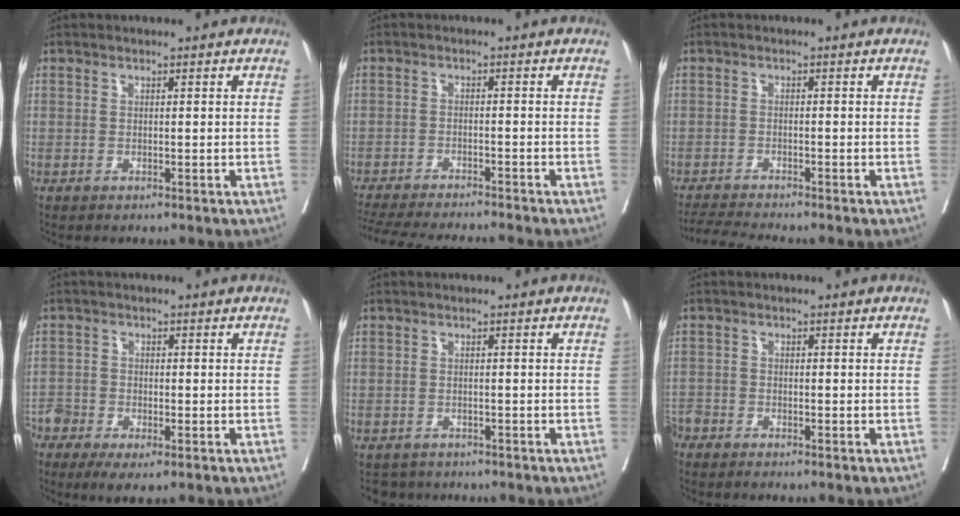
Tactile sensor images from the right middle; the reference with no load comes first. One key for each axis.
{"total": 13.4, "fx": -12.4, "fy": 0.5, "fz": 5.3, "tx": -0.080, "ty": -0.019, "tz": -0.181}
{"total": 4.1, "fx": -3.8, "fy": -1.1, "fz": 1.0, "tx": -0.017, "ty": -0.020, "tz": -0.069}
{"total": 5.4, "fx": -3.8, "fy": 2.0, "fz": 3.3, "tx": -0.060, "ty": -0.005, "tz": -0.069}
{"total": 2.6, "fx": -2.3, "fy": 1.1, "fz": -0.4, "tx": 0.004, "ty": -0.002, "tz": -0.038}
{"total": 4.4, "fx": -4.0, "fy": 1.1, "fz": 1.4, "tx": -0.023, "ty": -0.010, "tz": -0.077}